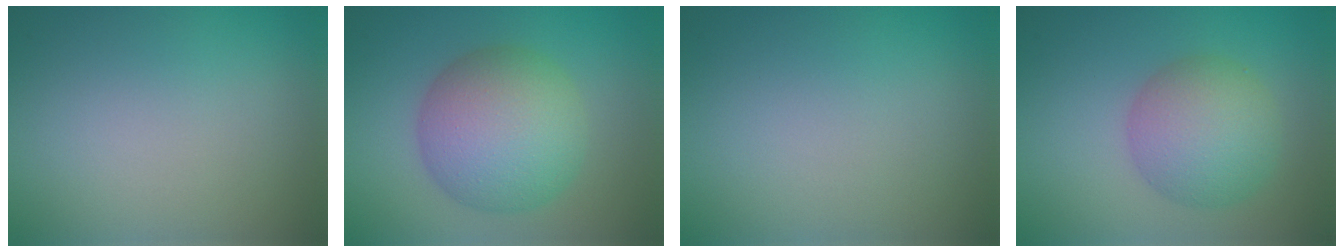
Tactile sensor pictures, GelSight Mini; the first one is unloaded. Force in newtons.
{"total": 8.3, "press": 8.3, "slide": 0.2}
{"total": 0.0}
{"total": 5.7, "press": 5.7, "slide": 0.1}